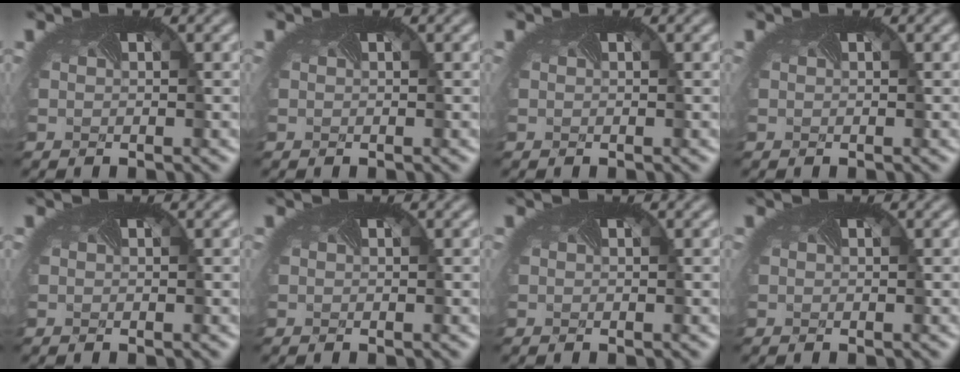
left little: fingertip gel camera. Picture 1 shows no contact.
{"total": 0.0}
{"total": 0.0}
{"total": 0.0}
{"total": 0.0}
{"total": 0.0}
{"total": 0.0}
{"total": 0.0}